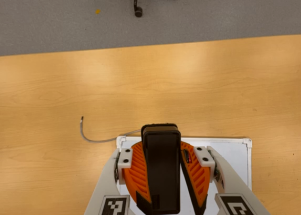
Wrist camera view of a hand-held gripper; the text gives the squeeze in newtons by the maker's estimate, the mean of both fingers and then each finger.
{"total": 11.2, "left": 10.4, "right": 11.9}